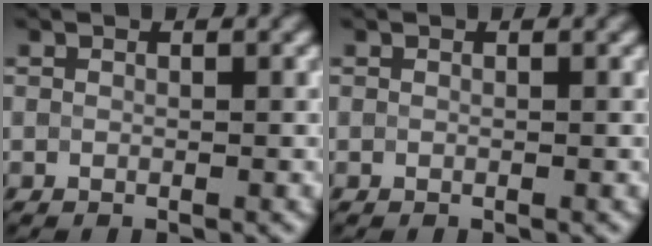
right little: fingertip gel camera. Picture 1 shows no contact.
{"total": 0.0}